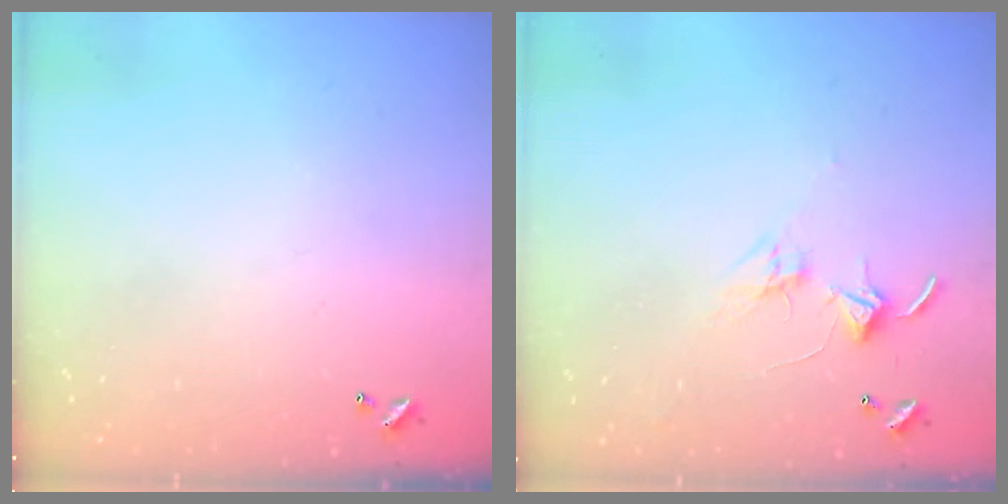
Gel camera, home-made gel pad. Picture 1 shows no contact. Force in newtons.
{"total": 2.8, "press": 2.8, "slide": 0.2}